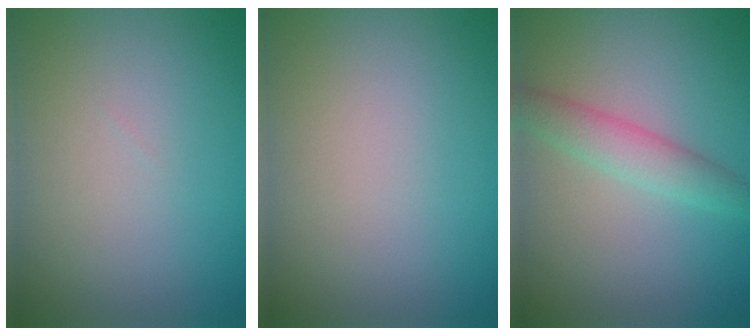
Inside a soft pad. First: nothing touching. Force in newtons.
{"total": 0.0}
{"total": 2.8, "press": 2.8, "slide": 0.2}